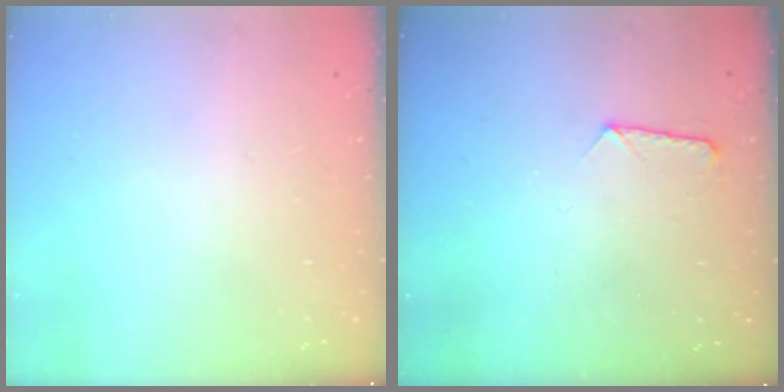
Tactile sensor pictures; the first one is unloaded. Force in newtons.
{"total": 8.1, "press": 8.1, "slide": 0.6}